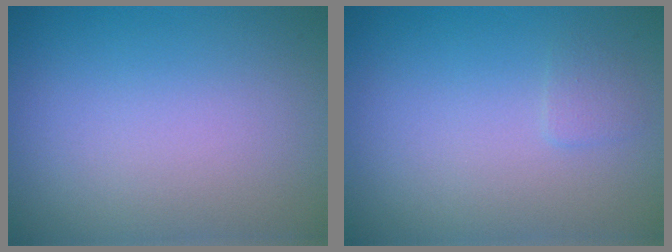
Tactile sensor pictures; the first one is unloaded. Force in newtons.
{"total": 0.8, "press": 0.8, "slide": 0.1}